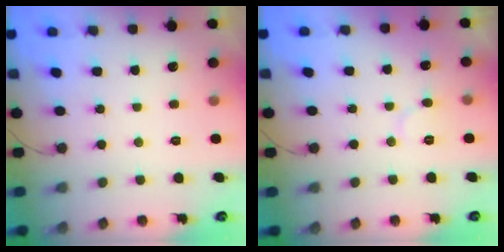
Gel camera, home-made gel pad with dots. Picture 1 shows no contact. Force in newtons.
{"total": 6.2, "press": 6.1, "slide": 0.8}